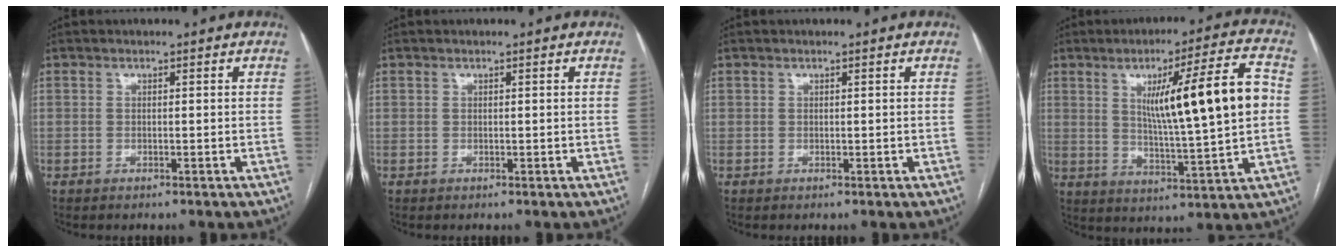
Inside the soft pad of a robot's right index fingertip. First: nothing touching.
{"total": 0.0}
{"total": 0.0}
{"total": 16.2, "force": [2.9, 0.6, 15.9], "torque": [-0.247, 0.009, 0.046]}